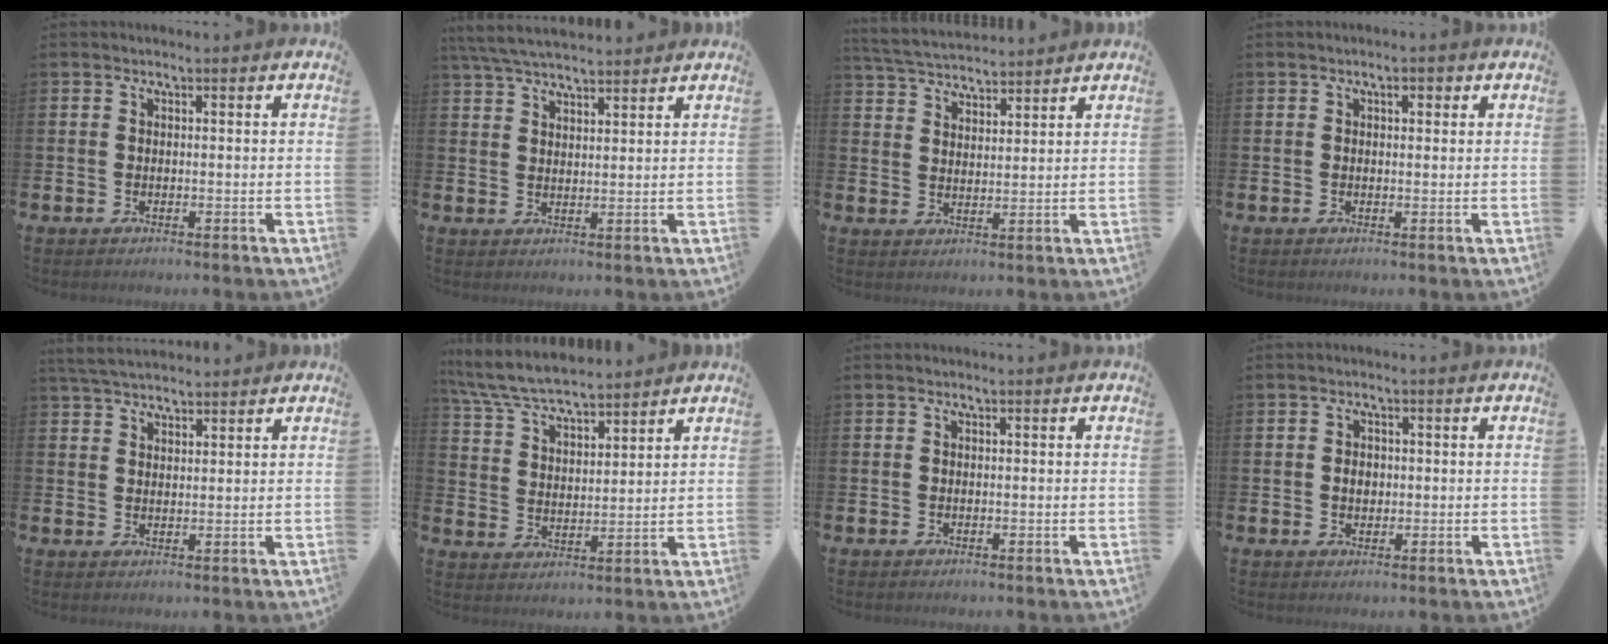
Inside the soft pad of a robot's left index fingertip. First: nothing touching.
{"total": 5.1, "force": [4.8, 0.8, 1.5], "torque": [-0.047, -0.013, 0.090]}
{"total": 4.5, "force": [4.4, 0.6, 0.3], "torque": [-0.028, -0.021, 0.081]}
{"total": 1.8, "force": [0.9, 0.8, 1.4], "torque": [-0.011, 0.001, 0.010]}
{"total": 3.9, "force": [3.7, 0.8, 0.9], "torque": [-0.025, -0.012, 0.070]}
{"total": 7.1, "force": [6.8, 1.0, 2.0], "torque": [-0.068, -0.031, 0.124]}
{"total": 0.0}
{"total": 1.9, "force": [0.0, 1.5, 1.2], "torque": [-0.006, 0.001, -0.005]}